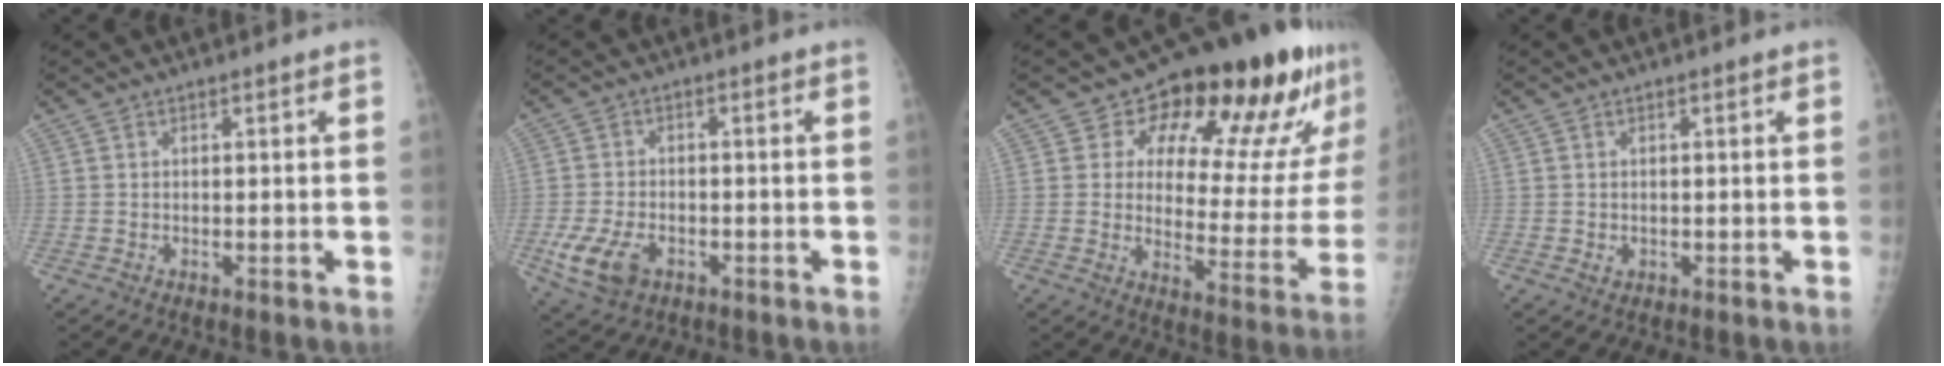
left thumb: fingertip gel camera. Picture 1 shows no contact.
{"total": 7.9, "force": [-3.1, 5.1, 5.2], "torque": [-0.105, 0.004, -0.051]}
{"total": 20.5, "force": [13.3, 8.9, 12.9], "torque": [-0.122, -0.074, 0.171]}
{"total": 1.0, "force": [-0.1, 0.9, 0.5], "torque": [-0.005, 0.000, 0.001]}